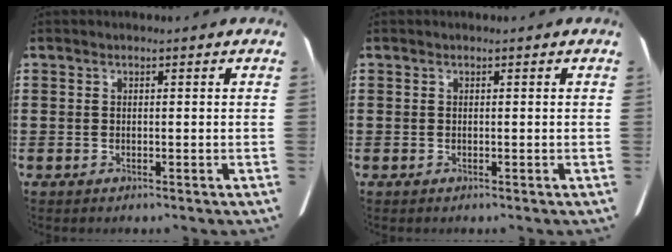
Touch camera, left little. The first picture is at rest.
{"total": 0.0}